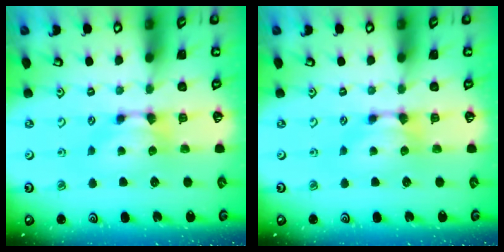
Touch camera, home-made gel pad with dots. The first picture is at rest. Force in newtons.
{"total": 0.0}